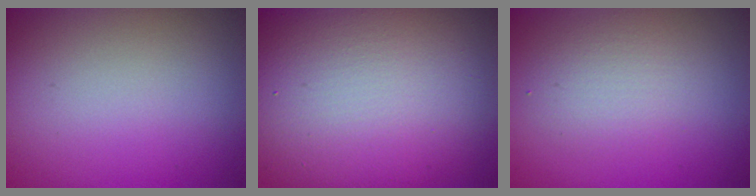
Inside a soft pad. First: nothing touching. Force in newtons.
{"total": 14.0, "press": 14.0, "slide": 0.7}
{"total": 2.4, "press": 2.4, "slide": 0.0}